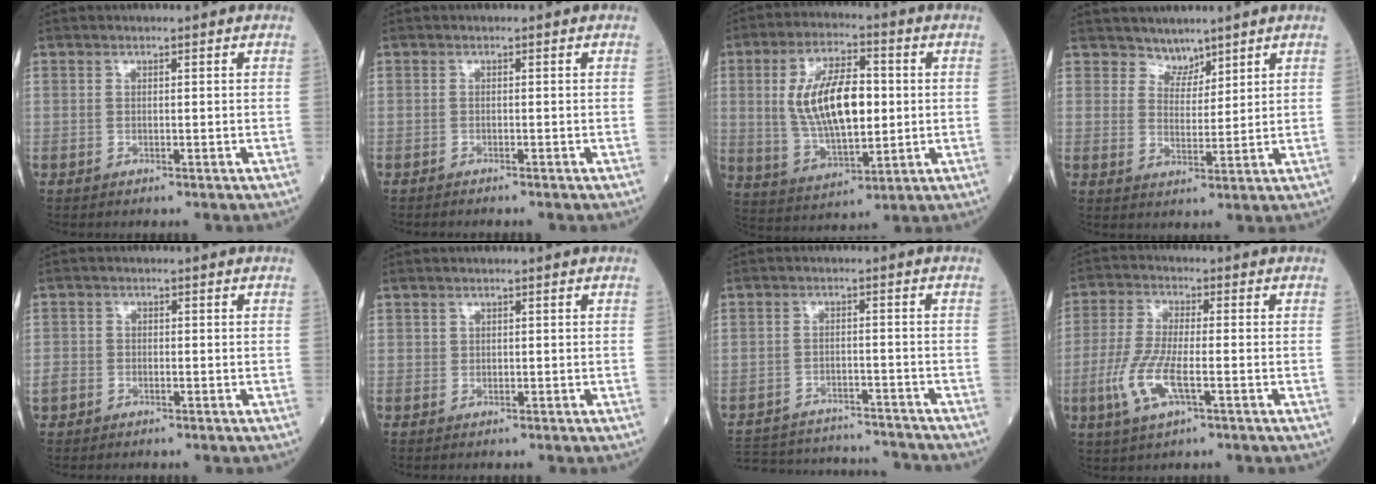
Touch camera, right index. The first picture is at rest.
{"total": 1.8, "force": [-1.6, -0.1, 0.7], "torque": [-0.011, -0.001, -0.020]}
{"total": 13.6, "force": [1.4, 5.3, 12.4], "torque": [-0.246, 0.008, 0.030]}
{"total": 3.1, "force": [2.8, 1.3, -0.1], "torque": [0.006, -0.001, 0.049]}
{"total": 2.2, "force": [-1.2, 1.7, 0.8], "torque": [-0.019, 0.003, -0.023]}
{"total": 0.0}
{"total": 18.8, "force": [-17.9, 2.9, 5.0], "torque": [-0.122, -0.005, -0.247]}
{"total": 8.0, "force": [-2.7, 1.7, 7.4], "torque": [-0.167, -0.008, -0.053]}